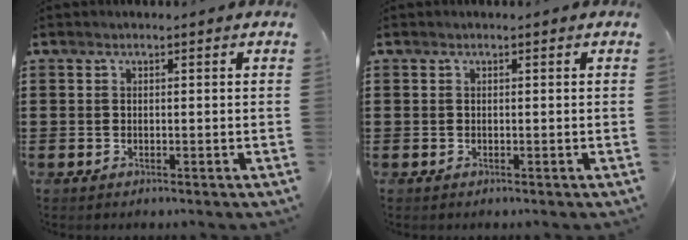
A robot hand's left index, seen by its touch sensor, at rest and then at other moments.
{"total": 0.0}